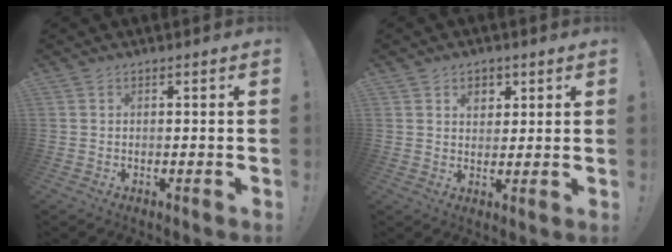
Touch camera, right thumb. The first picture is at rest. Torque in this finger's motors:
{"motor_torque": [-0.02, 0.15, 0.42, 0.19, -0.03]}